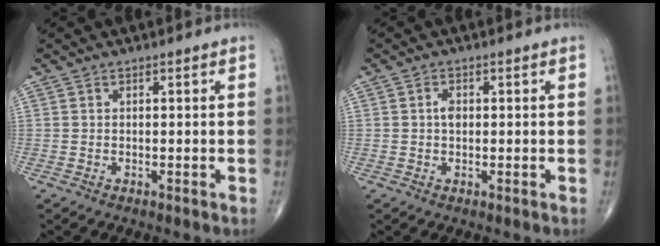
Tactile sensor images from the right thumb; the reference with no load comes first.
{"total": 1.9, "force": [0.1, 1.3, 1.4], "torque": [-0.021, 0.002, -0.002]}